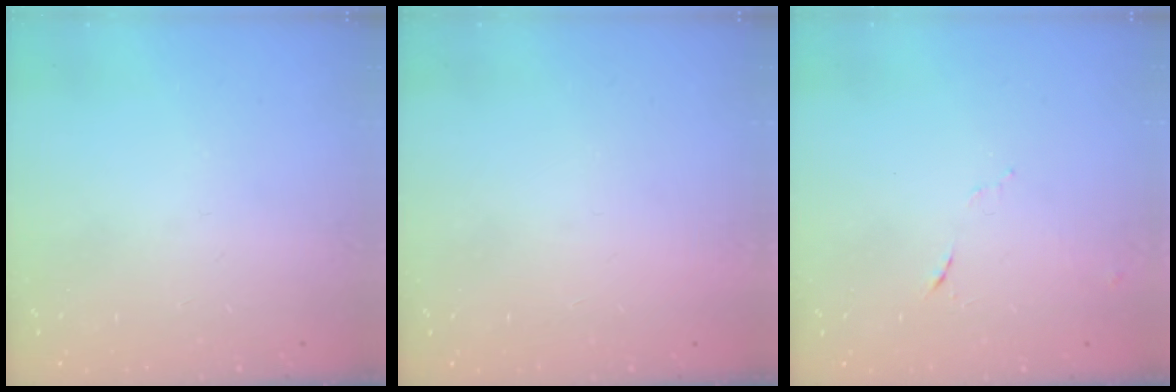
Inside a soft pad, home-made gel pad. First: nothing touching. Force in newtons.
{"total": 1.6, "press": 1.6, "slide": 0.1}
{"total": 5.2, "press": 5.1, "slide": 0.8}